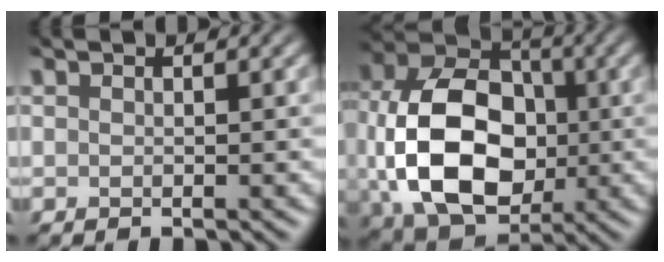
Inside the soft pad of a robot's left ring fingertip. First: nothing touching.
{"total": 12.0, "force": [-1.9, 8.6, 8.1], "torque": [-0.168, -0.014, -0.028]}